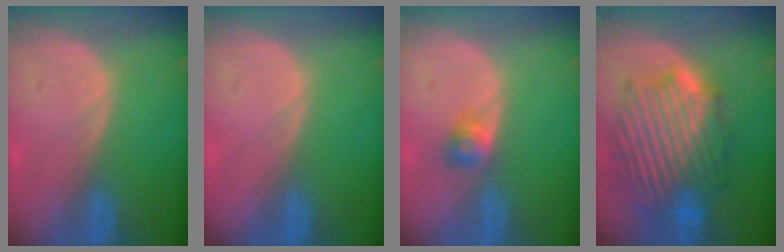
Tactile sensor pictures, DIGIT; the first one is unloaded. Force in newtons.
{"total": 0.0}
{"total": 2.6, "press": 2.4, "slide": 0.9}
{"total": 13.2, "press": 13.2, "slide": 0.8}